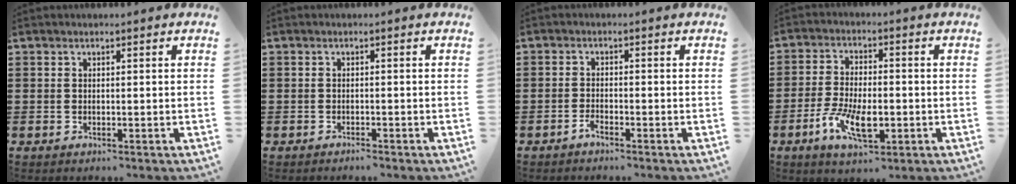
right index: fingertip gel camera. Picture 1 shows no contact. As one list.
[{"total": 0.7, "force": [-0.7, 0.0, 0.1], "torque": [-0.005, -0.001, -0.015]}, {"total": 1.7, "force": [-1.6, 0.1, 0.6], "torque": [-0.014, -0.001, -0.030]}, {"total": 8.0, "force": [-3.0, 3.4, 6.6], "torque": [-0.140, -0.006, -0.055]}]